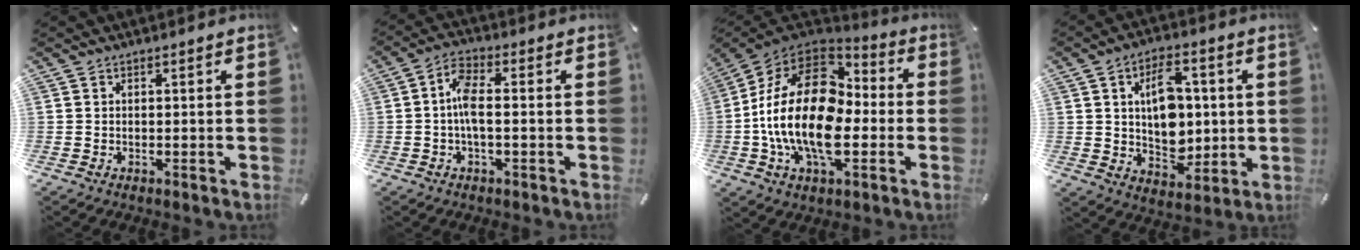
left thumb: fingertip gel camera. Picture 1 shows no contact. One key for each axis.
{"total": 6.5, "fx": -0.7, "fy": 2.7, "fz": 5.9, "tx": -0.124, "ty": 0.004, "tz": -0.015}
{"total": 24.1, "fx": -3.0, "fy": 14.4, "fz": 19.1, "tx": -0.387, "ty": 0.017, "tz": -0.050}
{"total": 11.9, "fx": 1.8, "fy": 8.4, "fz": 8.3, "tx": -0.123, "ty": 0.000, "tz": 0.028}